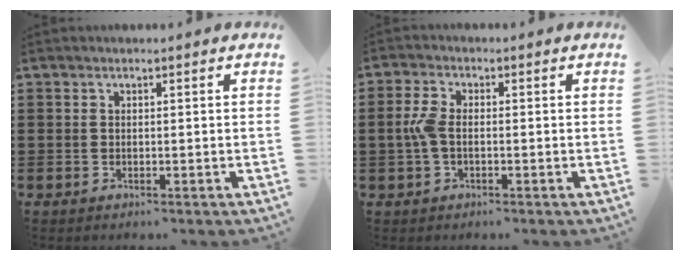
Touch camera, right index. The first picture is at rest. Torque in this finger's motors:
{"motor_torque": [1.11, -0.18, 0.56, 0.15]}